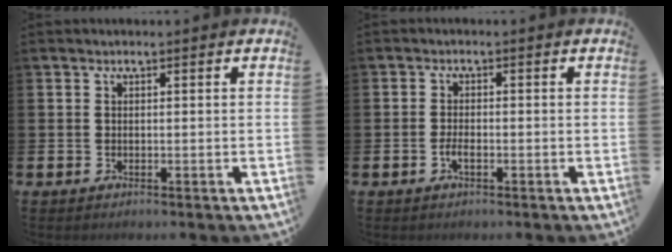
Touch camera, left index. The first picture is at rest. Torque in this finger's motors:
{"motor_torque": [0.29, 0.12, 0.03, 0.06]}